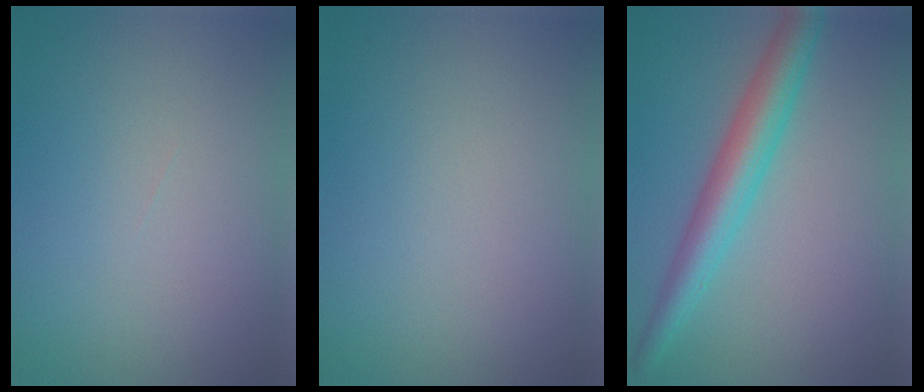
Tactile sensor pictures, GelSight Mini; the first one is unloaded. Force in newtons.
{"total": 0.0}
{"total": 4.7, "press": 4.7, "slide": 0.1}